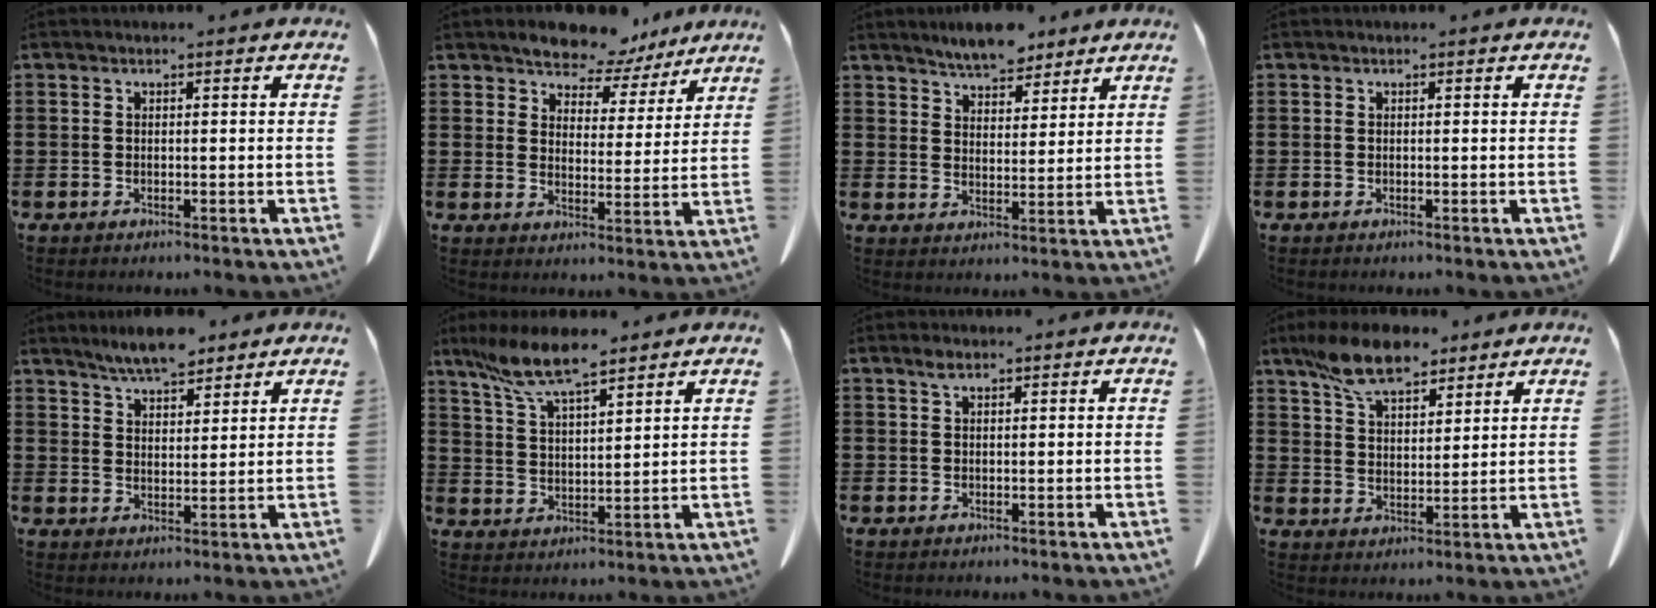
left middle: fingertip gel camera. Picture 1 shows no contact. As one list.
[{"total": 6.3, "force": [6.1, 1.7, 0.4], "torque": [-0.032, -0.039, 0.111]}, {"total": 5.3, "force": [5.1, 1.2, 0.8], "torque": [-0.034, -0.015, 0.098]}, {"total": 0.0}, {"total": 5.8, "force": [5.4, 1.0, 1.8], "torque": [-0.050, -0.013, 0.102]}, {"total": 8.9, "force": [6.9, 1.7, 5.3], "torque": [-0.122, -0.018, 0.129]}, {"total": 1.2, "force": [0.7, 0.6, 0.7], "torque": [-0.018, 0.001, 0.015]}, {"total": 10.0, "force": [7.8, 3.5, 5.2], "torque": [-0.116, -0.011, 0.146]}]